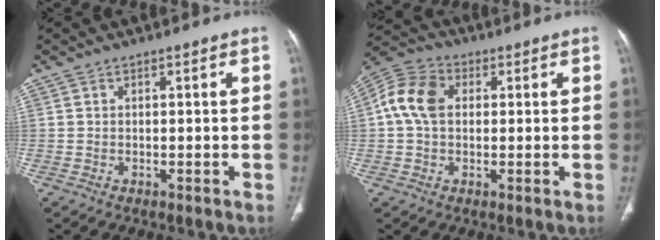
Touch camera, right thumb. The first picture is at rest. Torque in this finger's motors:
{"motor_torque": [0.22, 0.46, 0.94, 0.04, 0.08]}